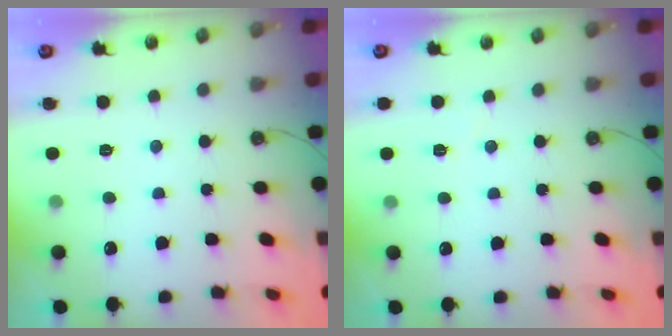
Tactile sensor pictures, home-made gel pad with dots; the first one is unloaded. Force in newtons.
{"total": 2.8, "press": 2.7, "slide": 0.8}